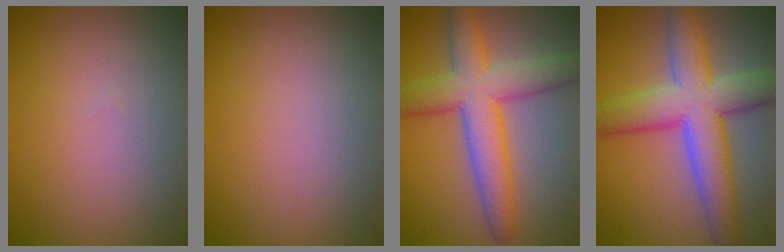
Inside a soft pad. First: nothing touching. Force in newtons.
{"total": 0.0}
{"total": 7.6, "press": 7.6, "slide": 0.1}
{"total": 8.9, "press": 8.9, "slide": 0.5}